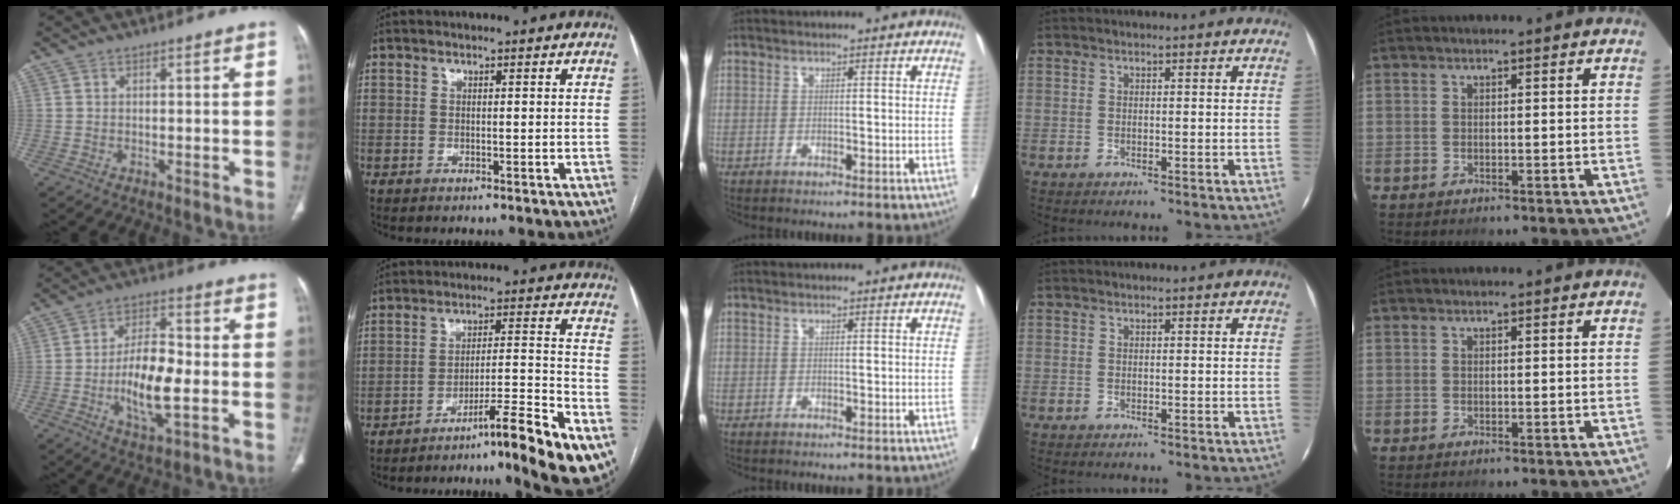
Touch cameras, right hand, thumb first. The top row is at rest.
{"thumb": {"total": 12.0, "force": [-2.4, 4.6, 10.8], "torque": [-0.192, 0.011, -0.044]}, "index": {"total": 13.8, "force": [-9.2, -0.6, 10.2], "torque": [-0.135, 0.015, -0.140]}}